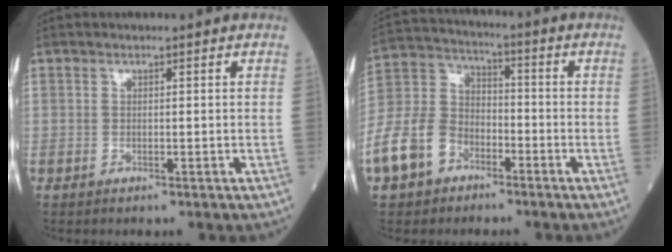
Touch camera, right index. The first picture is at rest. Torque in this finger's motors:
{"motor_torque": [1.91, -0.23, 1.05, 0.16]}